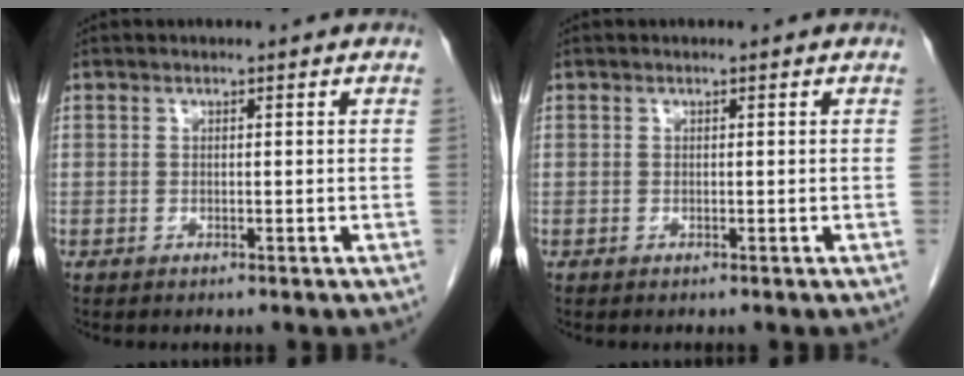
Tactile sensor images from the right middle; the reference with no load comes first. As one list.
[{"total": 0.0}]